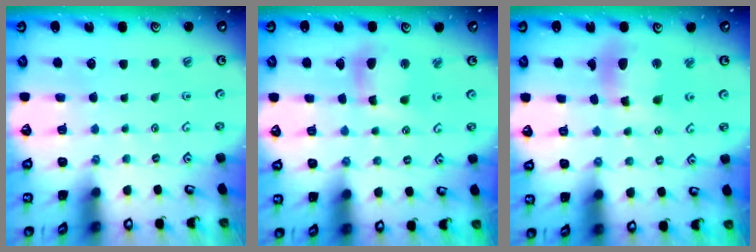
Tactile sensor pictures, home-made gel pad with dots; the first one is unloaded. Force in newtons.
{"total": 9.5, "press": 9.4, "slide": 1.0}
{"total": 11.6, "press": 11.3, "slide": 2.2}